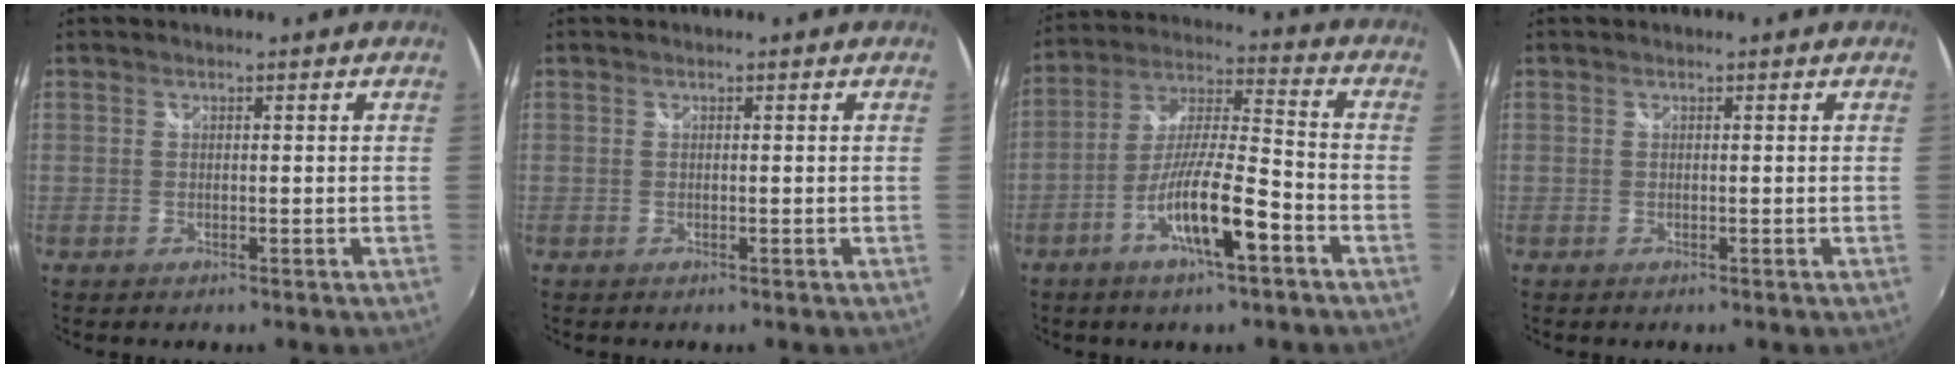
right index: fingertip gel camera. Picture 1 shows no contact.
{"total": 0.0}
{"total": 12.9, "force": [-6.3, 2.0, 11.0], "torque": [-0.217, -0.004, -0.117]}
{"total": 0.0}